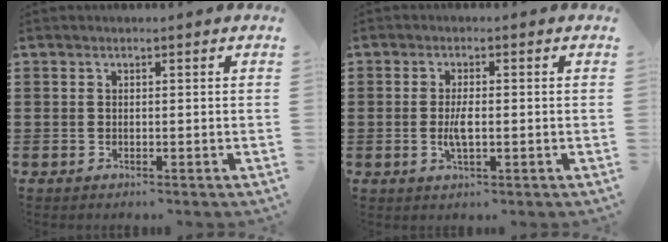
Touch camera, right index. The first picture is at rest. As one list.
[{"total": 3.5, "force": [-0.5, 1.0, 3.4], "torque": [-0.074, -0.007, -0.013]}]